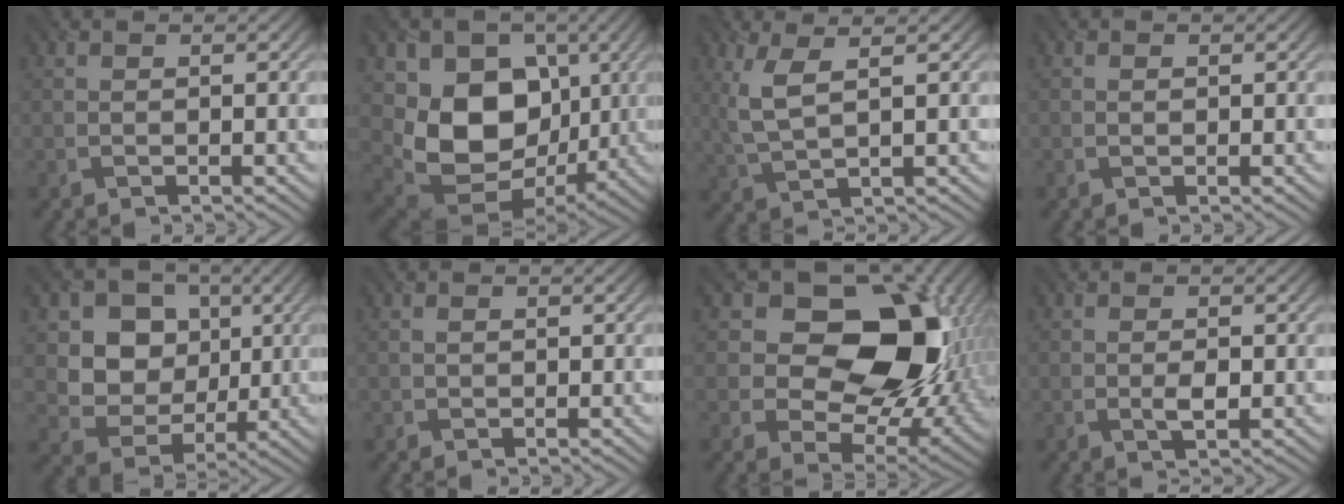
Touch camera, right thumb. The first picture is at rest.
{"total": 13.4, "force": [0.7, 10.4, 8.5], "torque": [-0.161, -0.029, 0.014]}
{"total": 4.9, "force": [2.0, 1.4, 4.2], "torque": [-0.106, 0.001, 0.047]}
{"total": 0.6, "force": [0.1, 0.4, 0.5], "torque": [-0.009, -0.001, 0.001]}
{"total": 9.9, "force": [2.5, 8.6, 4.3], "torque": [-0.106, -0.004, 0.055]}
{"total": 0.8, "force": [0.2, 0.7, 0.4], "torque": [-0.009, -0.002, 0.003]}
{"total": 17.9, "force": [3.7, 12.6, 12.2], "torque": [-0.186, -0.003, 0.079]}
{"total": 2.1, "force": [-0.4, 1.0, 1.9], "torque": [-0.035, -0.001, -0.007]}